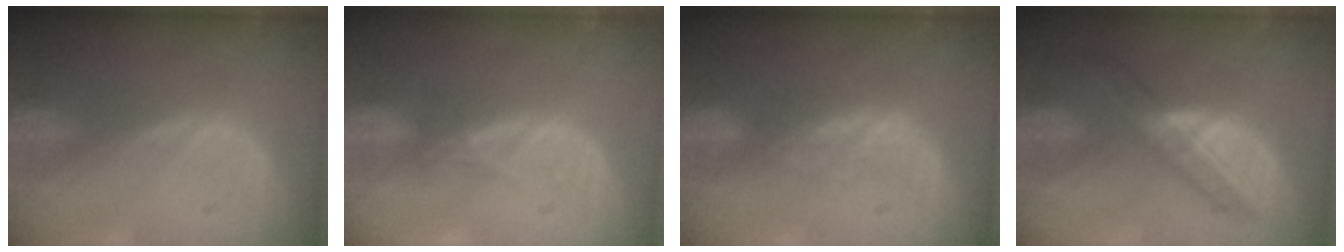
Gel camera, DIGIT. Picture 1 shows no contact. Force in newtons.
{"total": 1.1, "press": 1.1, "slide": 0.2}
{"total": 2.7, "press": 2.7, "slide": 0.6}
{"total": 6.1, "press": 6.0, "slide": 0.9}